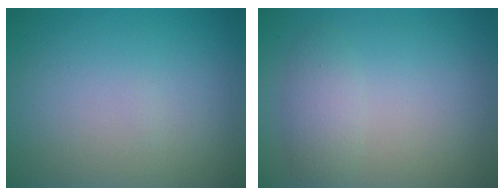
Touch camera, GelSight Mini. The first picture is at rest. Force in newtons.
{"total": 2.1, "press": 2.1, "slide": 0.2}